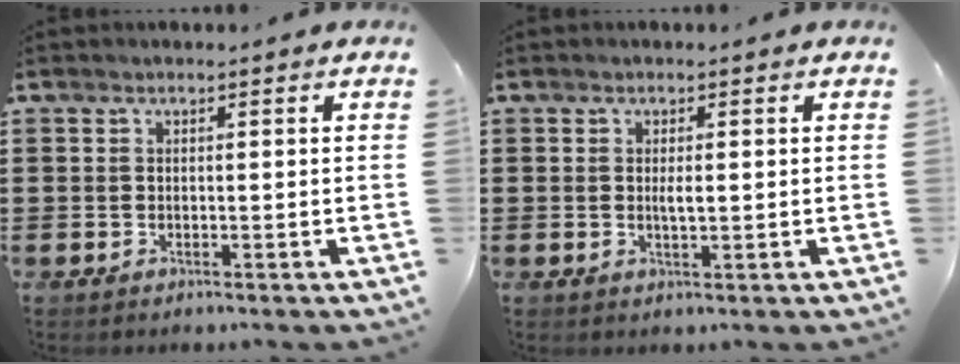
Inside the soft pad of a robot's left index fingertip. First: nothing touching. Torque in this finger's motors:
{"motor_torque": [0.43, -0.09, 0.09, 0.04]}